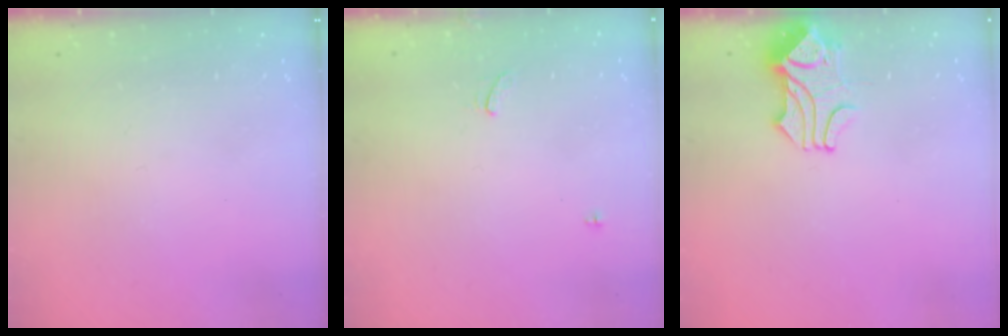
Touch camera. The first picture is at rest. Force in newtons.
{"total": 1.5, "press": 1.2, "slide": 1.0}
{"total": 1.8, "press": 1.4, "slide": 1.0}